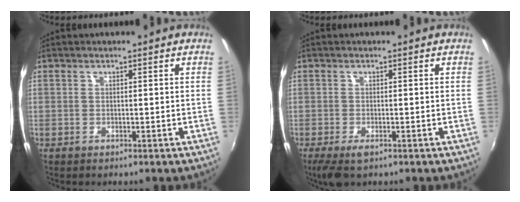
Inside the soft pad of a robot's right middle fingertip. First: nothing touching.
{"total": 4.1, "force": [-2.5, 1.3, 3.0], "torque": [-0.064, -0.018, -0.041]}